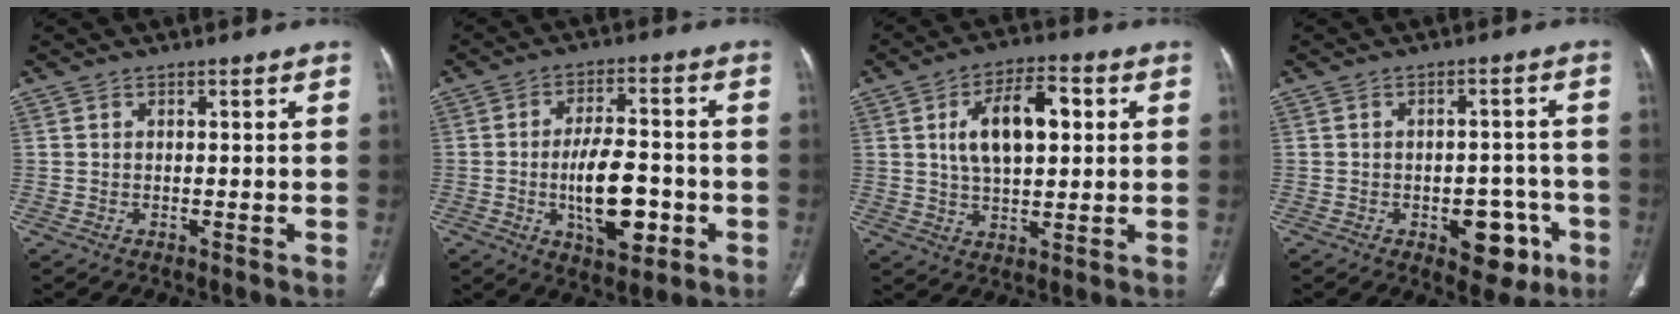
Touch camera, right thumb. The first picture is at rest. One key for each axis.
{"total": 12.6, "fx": -3.1, "fy": 5.8, "fz": 10.7, "tx": -0.160, "ty": 0.014, "tz": -0.045}
{"total": 12.2, "fx": 2.6, "fy": 6.3, "fz": 10.1, "tx": -0.155, "ty": 0.008, "tz": 0.044}
{"total": 8.7, "fx": -3.6, "fy": 5.0, "fz": 6.1, "tx": -0.041, "ty": 0.024, "tz": -0.038}